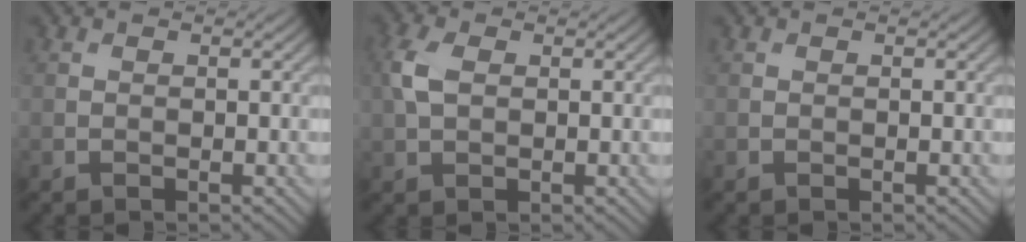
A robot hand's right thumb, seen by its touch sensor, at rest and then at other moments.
{"total": 3.7, "force": [0.8, 2.3, 2.8], "torque": [-0.078, 0.008, 0.013]}
{"total": 0.0}